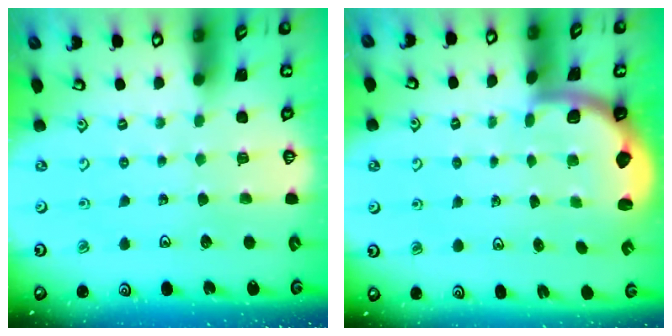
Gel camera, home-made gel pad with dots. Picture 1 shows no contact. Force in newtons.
{"total": 1.9, "press": 1.8, "slide": 0.5}